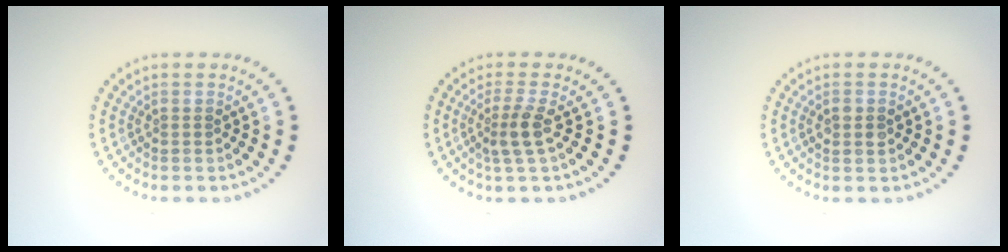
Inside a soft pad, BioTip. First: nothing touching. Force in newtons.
{"total": 2.3, "press": 1.8, "slide": 1.5}
{"total": 1.0, "press": 1.0, "slide": 0.2}